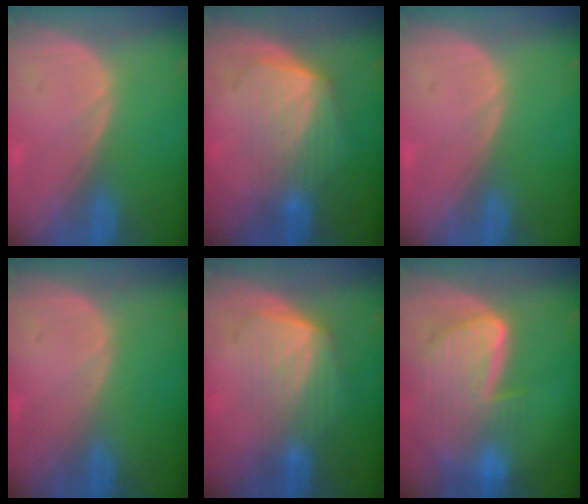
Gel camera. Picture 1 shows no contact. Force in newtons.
{"total": 7.0, "press": 6.4, "slide": 2.8}
{"total": 0.0}
{"total": 0.0}
{"total": 7.0, "press": 6.4, "slide": 2.8}
{"total": 9.8, "press": 8.3, "slide": 5.3}